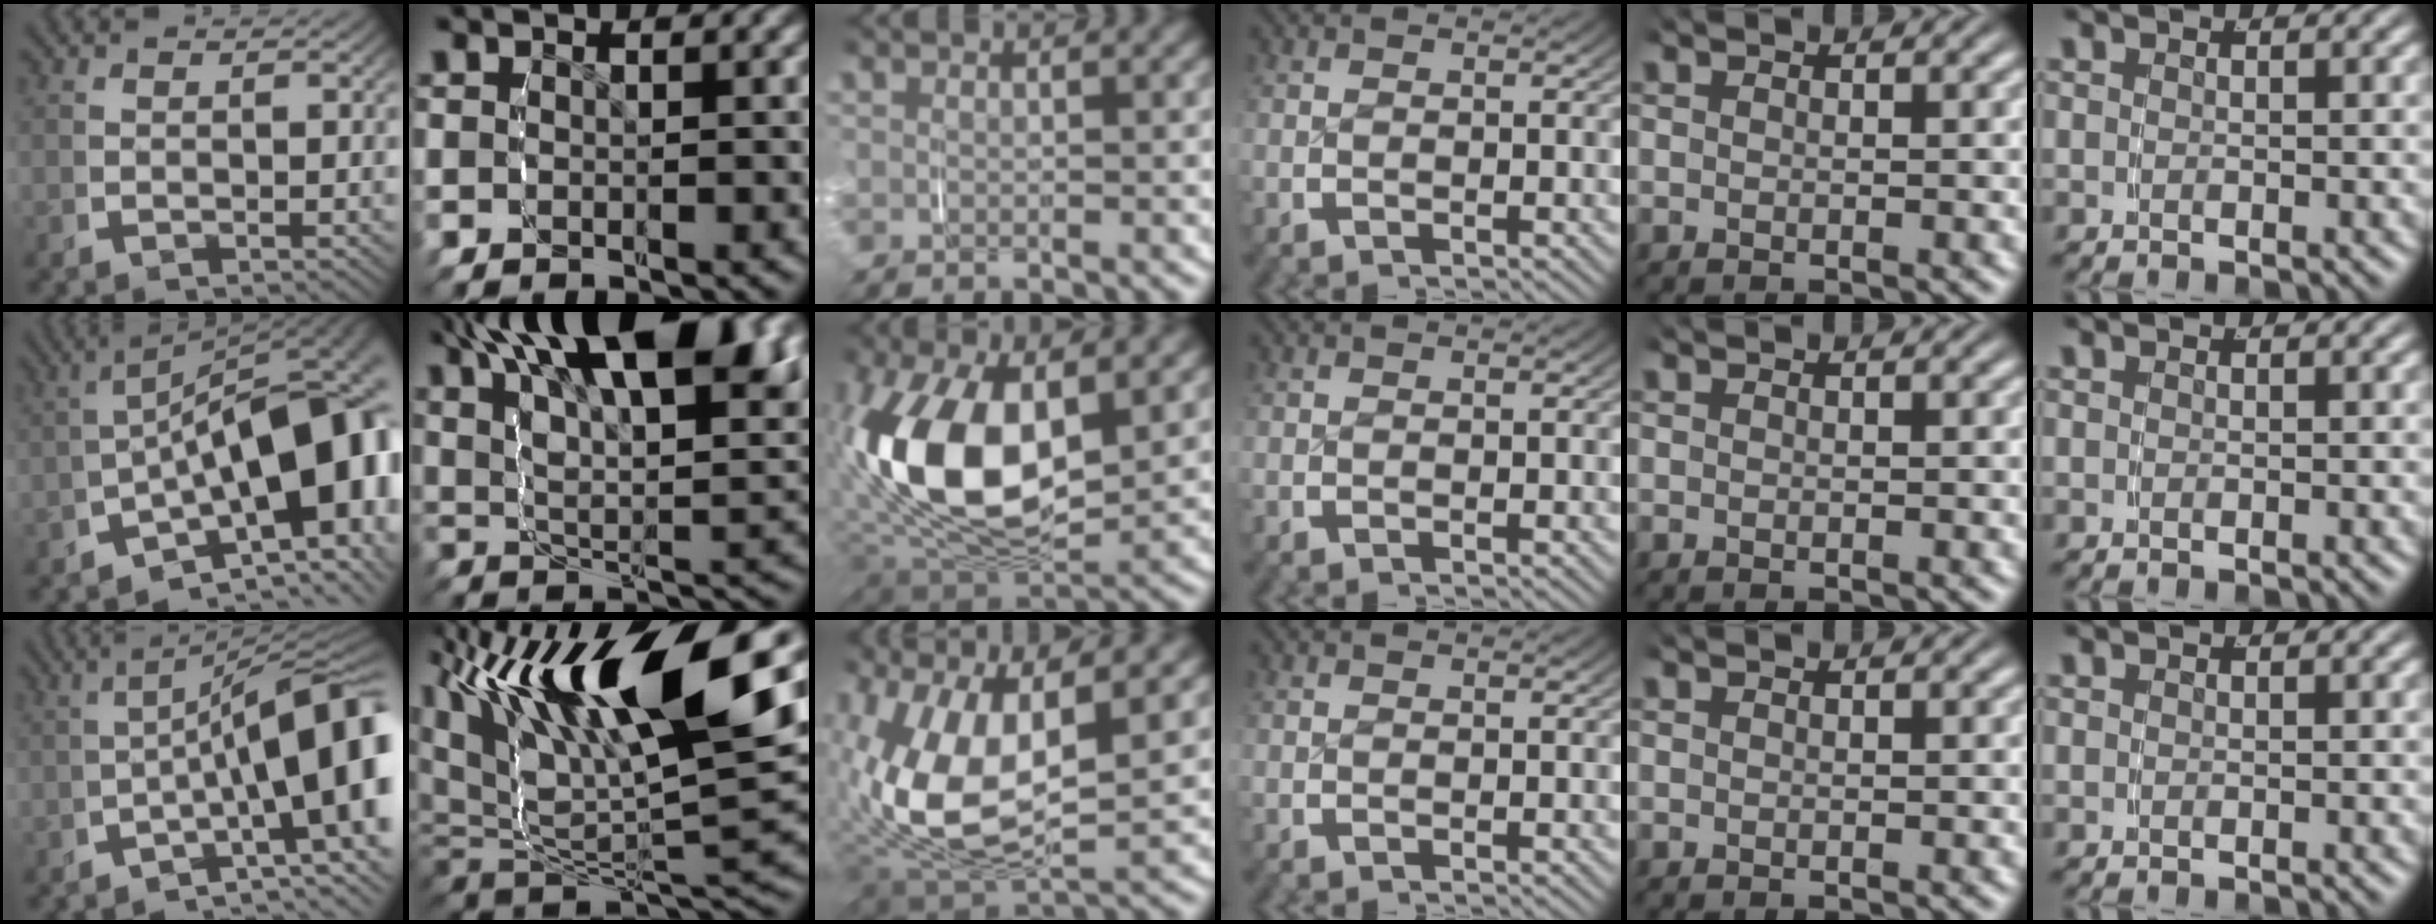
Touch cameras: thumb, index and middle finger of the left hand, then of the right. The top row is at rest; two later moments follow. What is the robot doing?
{"motion": "grasp_and_lifting", "object": "keyboard"}